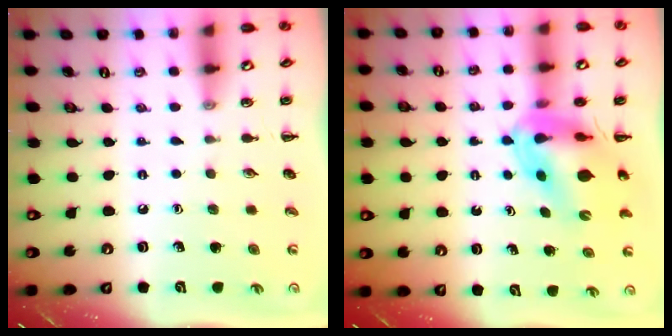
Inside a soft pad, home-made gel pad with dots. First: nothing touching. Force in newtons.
{"total": 11.6, "press": 11.0, "slide": 3.6}